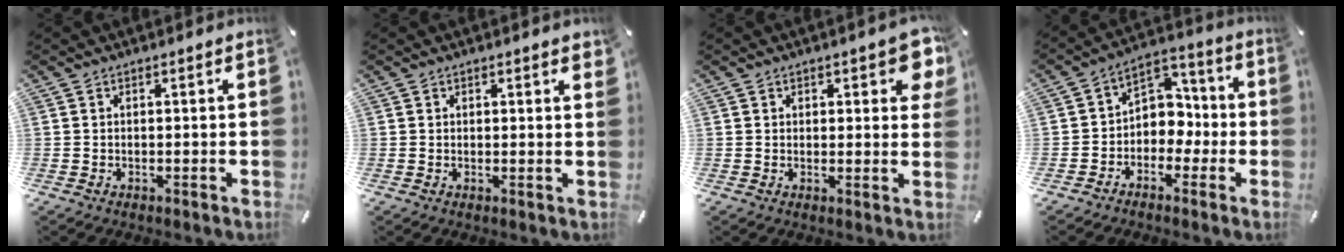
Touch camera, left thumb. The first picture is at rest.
{"total": 1.0, "force": [0.7, 0.5, 0.5], "torque": [-0.001, -0.002, 0.012]}
{"total": 5.1, "force": [2.9, 2.7, 3.3], "torque": [-0.030, -0.007, 0.045]}
{"total": 7.7, "force": [-2.2, 6.8, 2.8], "torque": [-0.044, 0.021, -0.039]}